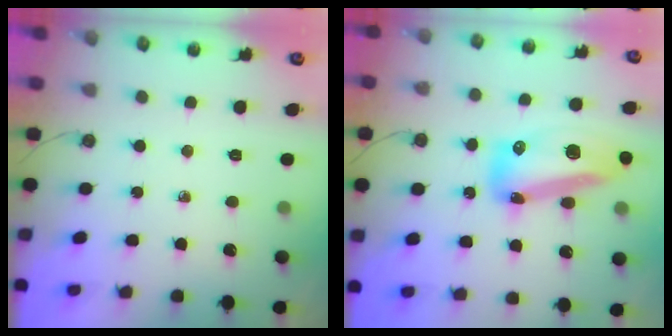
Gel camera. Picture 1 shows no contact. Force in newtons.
{"total": 15.7, "press": 15.6, "slide": 1.4}